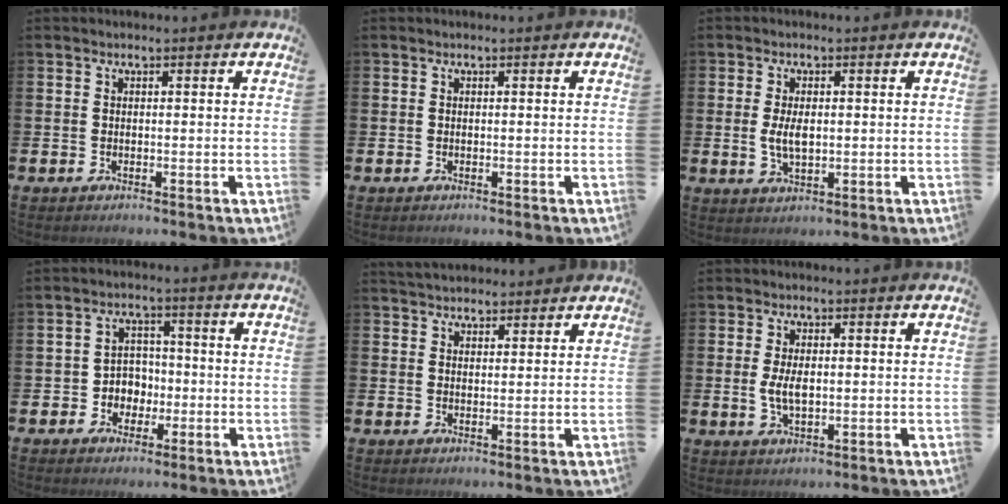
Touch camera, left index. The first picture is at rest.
{"total": 0.0}
{"total": 3.7, "force": [0.2, 1.9, 3.1], "torque": [-0.049, 0.001, 0.000]}
{"total": 3.6, "force": [-0.7, 3.4, 0.8], "torque": [-0.023, 0.003, -0.021]}
{"total": 3.3, "force": [3.2, 0.8, 0.0], "torque": [-0.007, -0.013, 0.061]}
{"total": 3.6, "force": [0.1, 1.9, 3.1], "torque": [-0.047, 0.002, -0.002]}